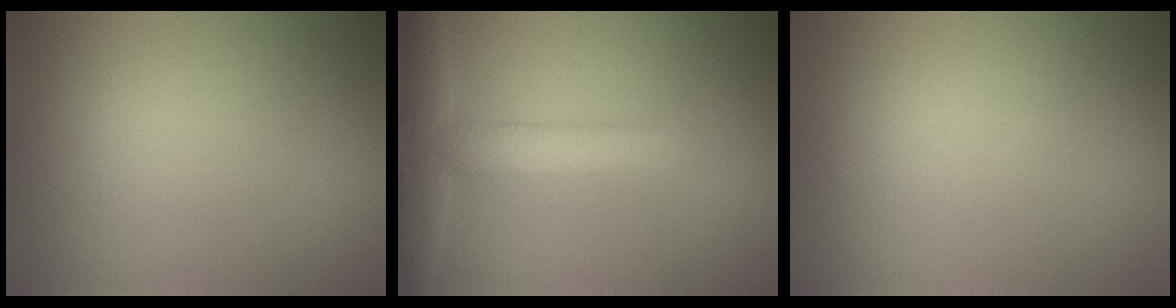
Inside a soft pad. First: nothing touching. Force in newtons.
{"total": 5.1, "press": 5.0, "slide": 0.5}
{"total": 0.0}